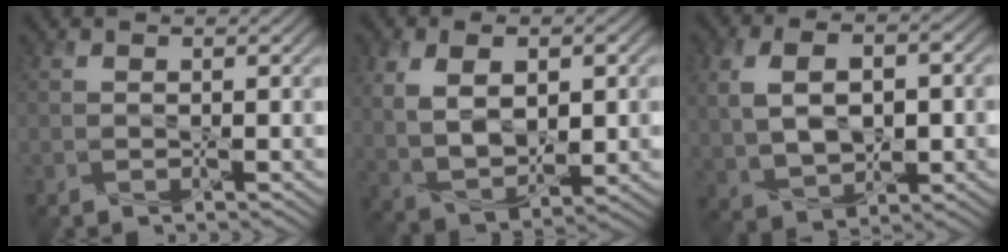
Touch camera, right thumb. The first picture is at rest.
{"total": 8.7, "force": [1.9, 5.2, 6.8], "torque": [-0.148, -0.007, 0.042]}
{"total": 9.8, "force": [0.7, 6.2, 7.6], "torque": [-0.168, 0.006, 0.015]}